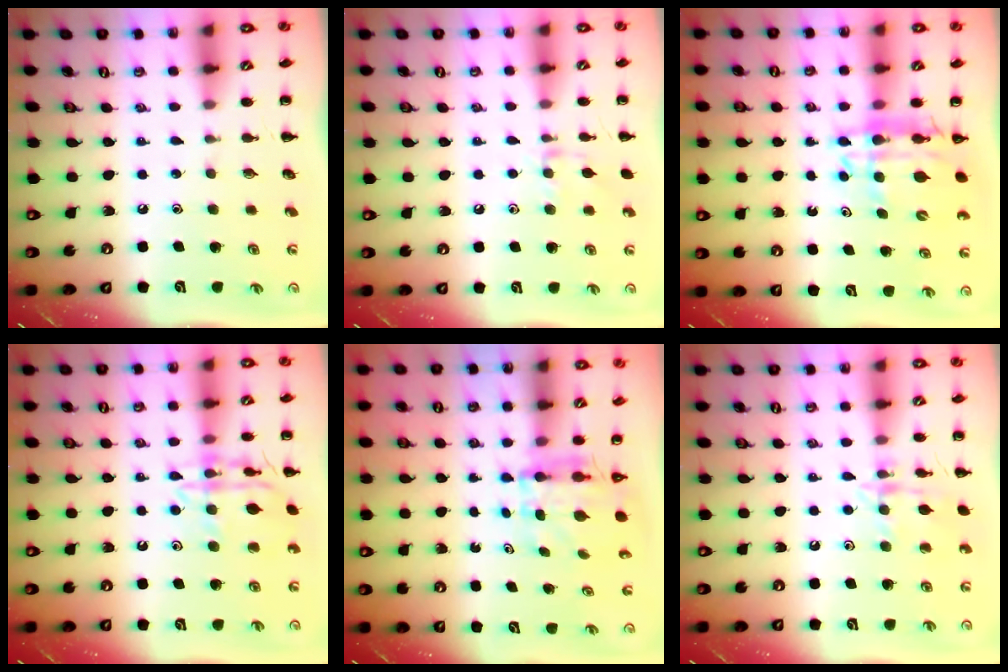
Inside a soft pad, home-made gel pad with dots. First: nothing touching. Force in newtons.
{"total": 7.1, "press": 7.0, "slide": 1.1}
{"total": 12.2, "press": 11.5, "slide": 4.0}
{"total": 14.0, "press": 14.0, "slide": 0.9}
{"total": 4.6, "press": 4.4, "slide": 1.6}
{"total": 12.2, "press": 12.1, "slide": 0.8}